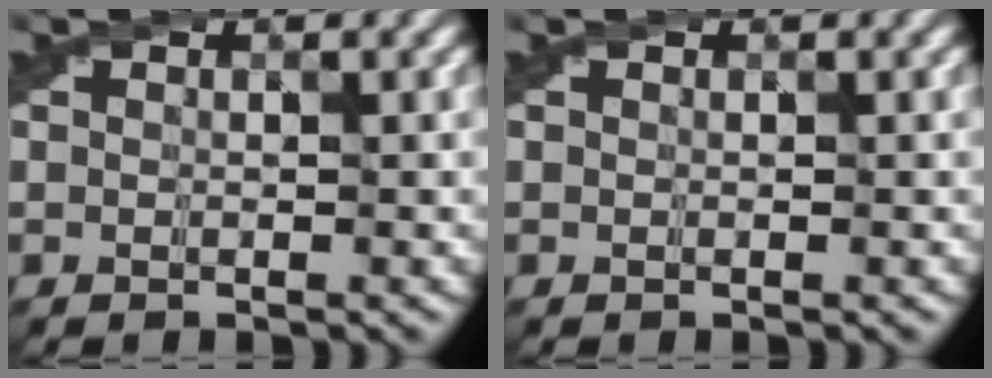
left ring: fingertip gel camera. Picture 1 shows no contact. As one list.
[{"total": 0.0}]